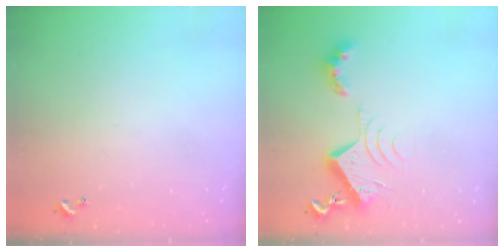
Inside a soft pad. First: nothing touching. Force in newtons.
{"total": 8.8, "press": 8.8, "slide": 1.0}